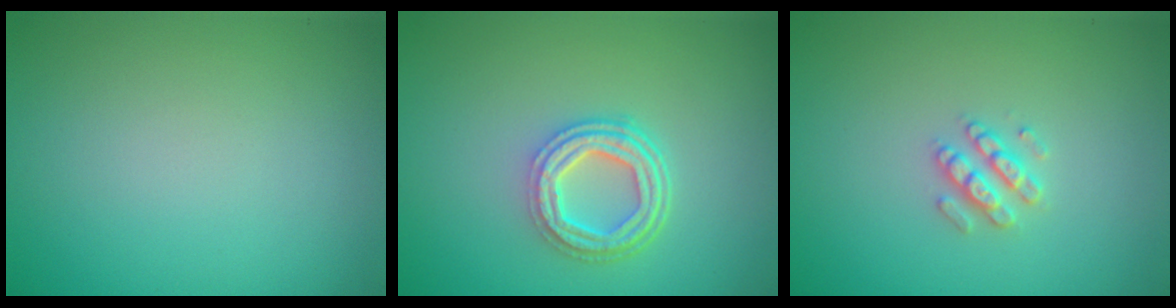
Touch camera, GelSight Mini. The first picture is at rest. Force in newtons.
{"total": 4.3, "press": 3.3, "slide": 2.7}
{"total": 2.1, "press": 2.0, "slide": 0.5}